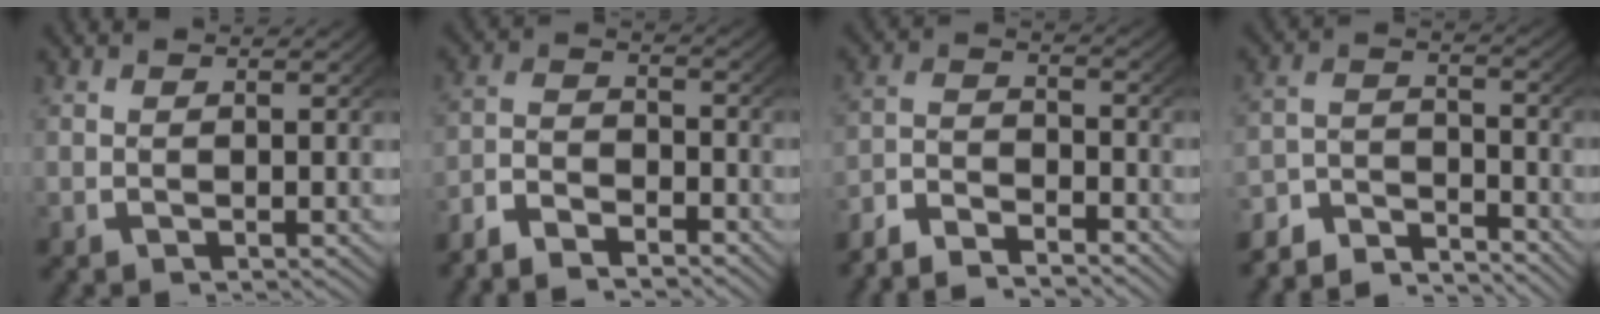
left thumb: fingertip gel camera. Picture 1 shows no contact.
{"total": 4.2, "force": [-3.3, 2.0, 1.6], "torque": [-0.026, -0.011, -0.065]}
{"total": 4.9, "force": [-4.1, 2.0, 1.7], "torque": [-0.028, -0.011, -0.078]}
{"total": 6.5, "force": [-5.6, 2.5, 2.0], "torque": [-0.023, -0.022, -0.098]}